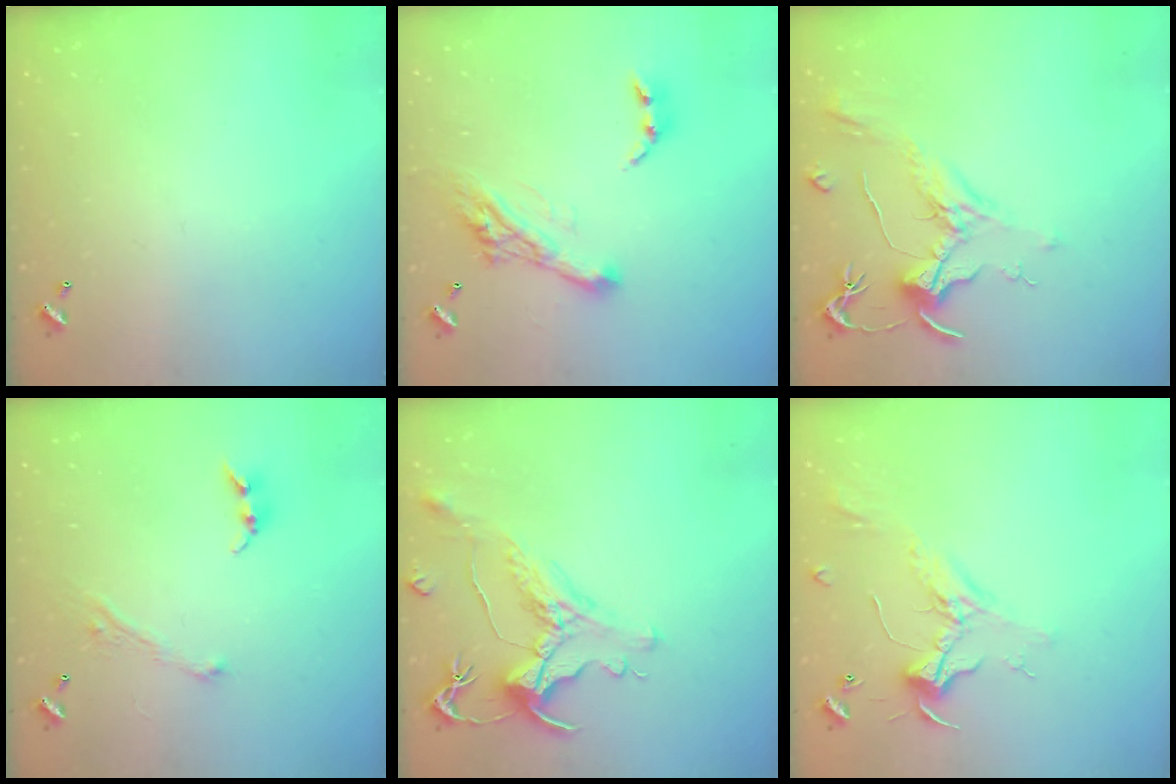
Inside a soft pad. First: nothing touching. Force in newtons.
{"total": 13.4, "press": 13.3, "slide": 1.4}
{"total": 2.1, "press": 2.0, "slide": 0.8}
{"total": 2.8, "press": 2.8, "slide": 0.1}
{"total": 1.5, "press": 0.7, "slide": 1.3}
{"total": 2.4, "press": 2.3, "slide": 0.8}